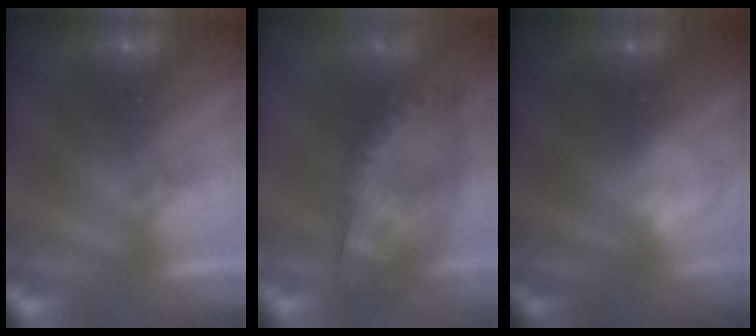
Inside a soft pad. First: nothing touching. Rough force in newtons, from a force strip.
{"total": 9.0}
{"total": 2.2}